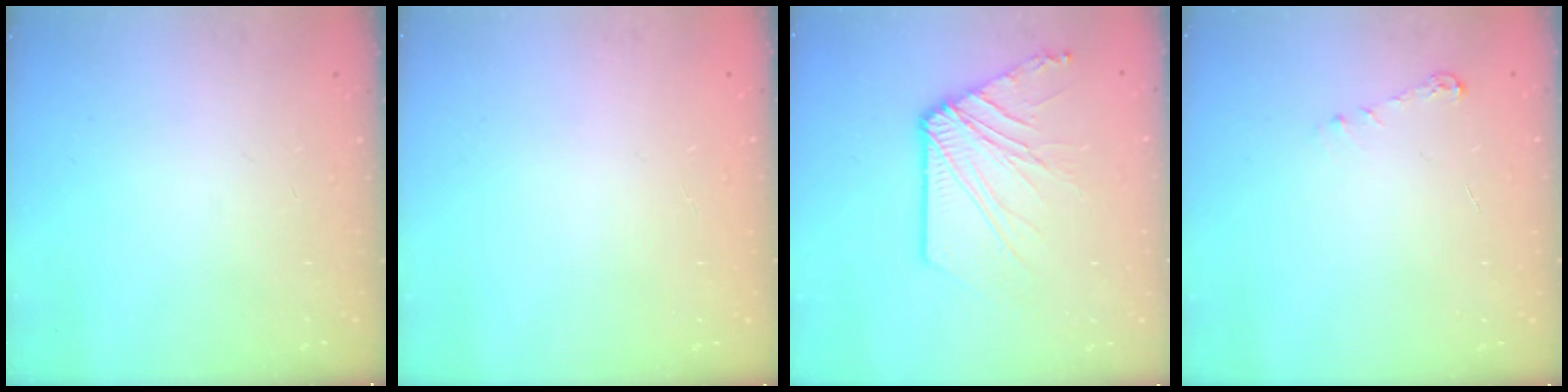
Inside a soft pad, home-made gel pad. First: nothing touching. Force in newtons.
{"total": 0.0}
{"total": 11.5, "press": 11.5, "slide": 0.8}
{"total": 4.0, "press": 3.9, "slide": 0.5}